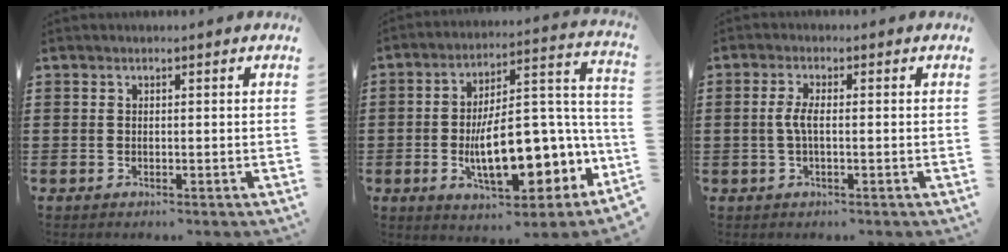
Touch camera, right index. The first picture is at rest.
{"total": 14.3, "force": [-3.3, 6.3, 12.4], "torque": [-0.187, -0.023, -0.055]}
{"total": 3.1, "force": [-0.3, 0.8, 2.9], "torque": [-0.069, -0.003, -0.013]}